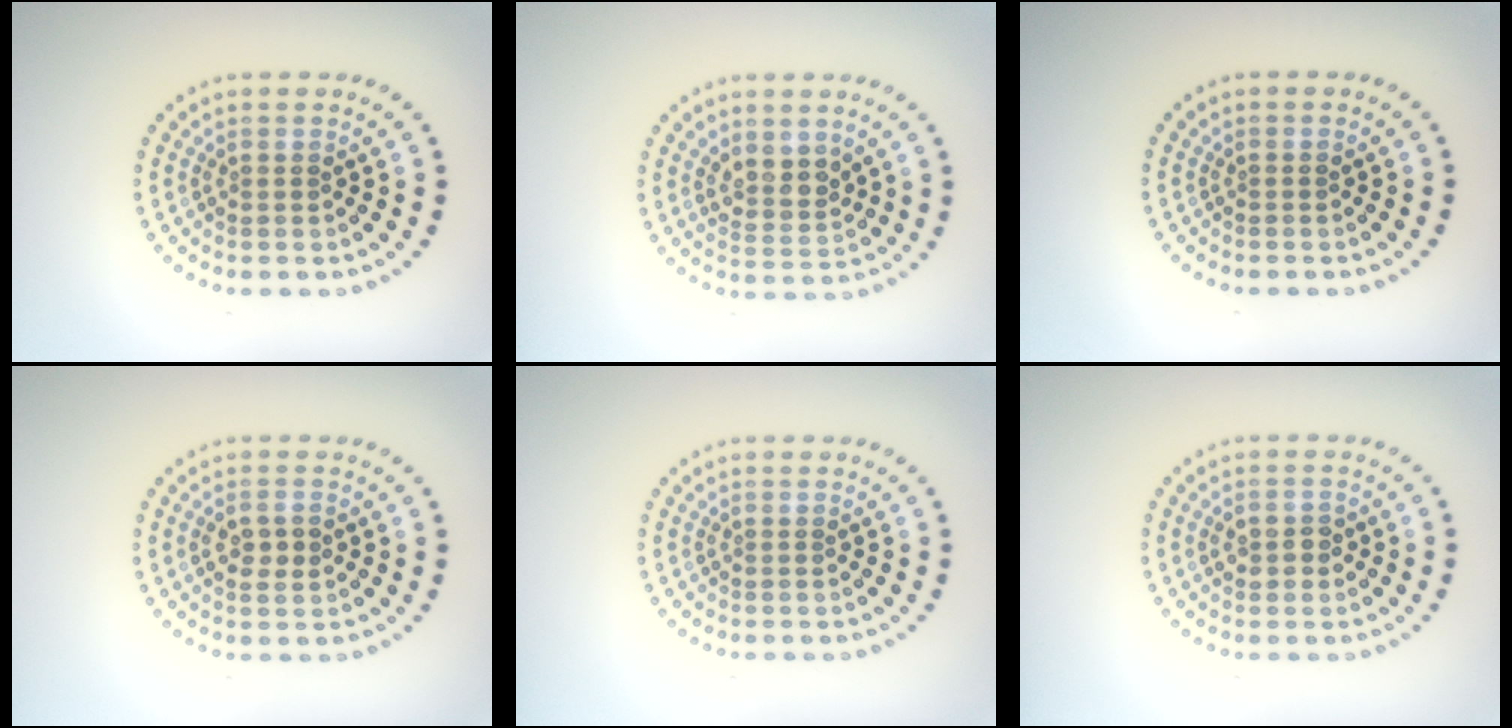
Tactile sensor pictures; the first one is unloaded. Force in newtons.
{"total": 2.4, "press": 2.1, "slide": 1.1}
{"total": 0.0}
{"total": 2.1, "press": 2.1, "slide": 0.3}
{"total": 0.0}
{"total": 1.7, "press": 1.7, "slide": 0.0}